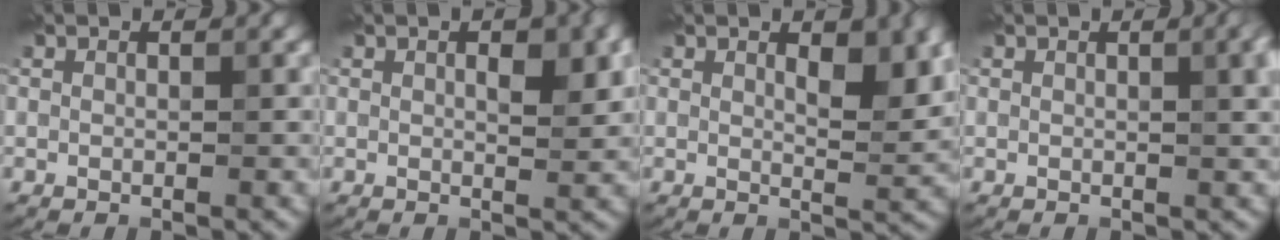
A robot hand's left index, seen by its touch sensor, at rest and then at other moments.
{"total": 3.1, "force": [0.9, 1.3, 2.7], "torque": [-0.041, -0.001, 0.017]}
{"total": 4.1, "force": [1.6, 1.5, 3.4], "torque": [-0.048, -0.005, 0.027]}
{"total": 4.5, "force": [1.2, 1.9, 3.9], "torque": [-0.033, 0.006, 0.020]}